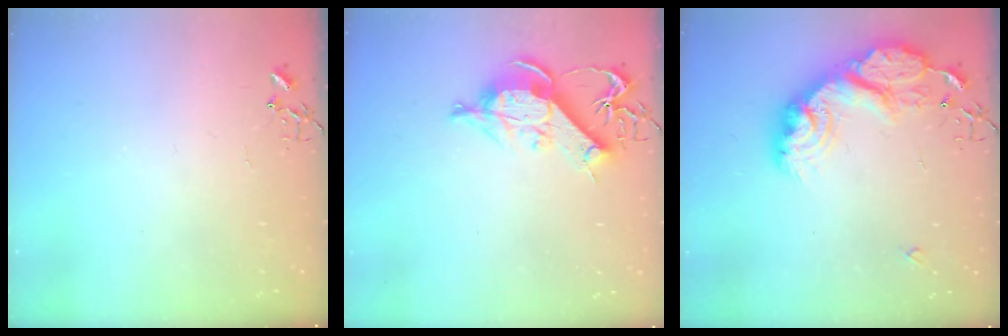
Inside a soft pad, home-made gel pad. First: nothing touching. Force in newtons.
{"total": 11.0, "press": 11.0, "slide": 1.3}
{"total": 22.6, "press": 22.5, "slide": 1.9}